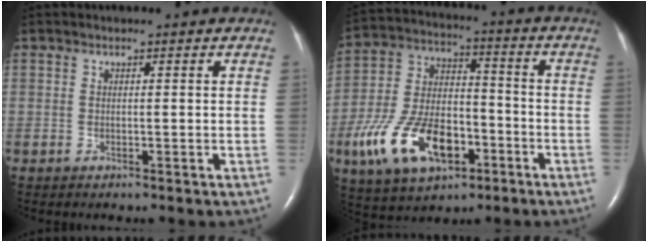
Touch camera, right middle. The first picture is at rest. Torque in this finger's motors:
{"motor_torque": [1.82, -0.32, 0.49, 0.14]}